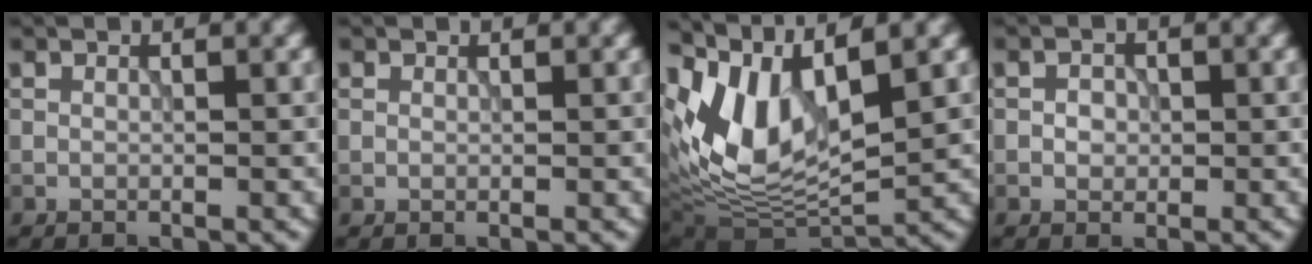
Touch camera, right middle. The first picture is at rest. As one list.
[{"total": 0.6, "force": [0.5, 0.3, 0.0], "torque": [-0.002, 0.000, 0.012]}, {"total": 9.7, "force": [2.9, 4.6, 8.0], "torque": [-0.168, 0.000, 0.054]}, {"total": 1.3, "force": [-0.2, 1.1, 0.6], "torque": [-0.010, -0.001, -0.003]}]